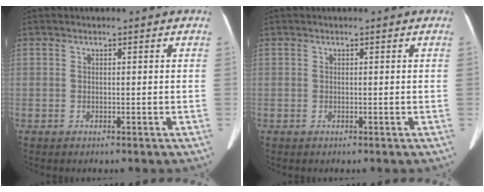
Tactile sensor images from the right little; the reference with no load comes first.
{"total": 0.0}